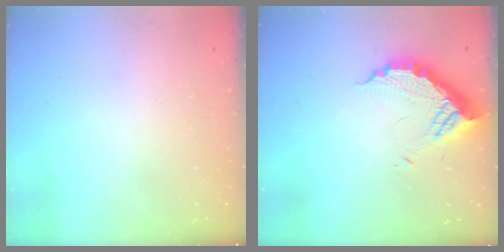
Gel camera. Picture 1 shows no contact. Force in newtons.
{"total": 11.8, "press": 11.7, "slide": 1.0}